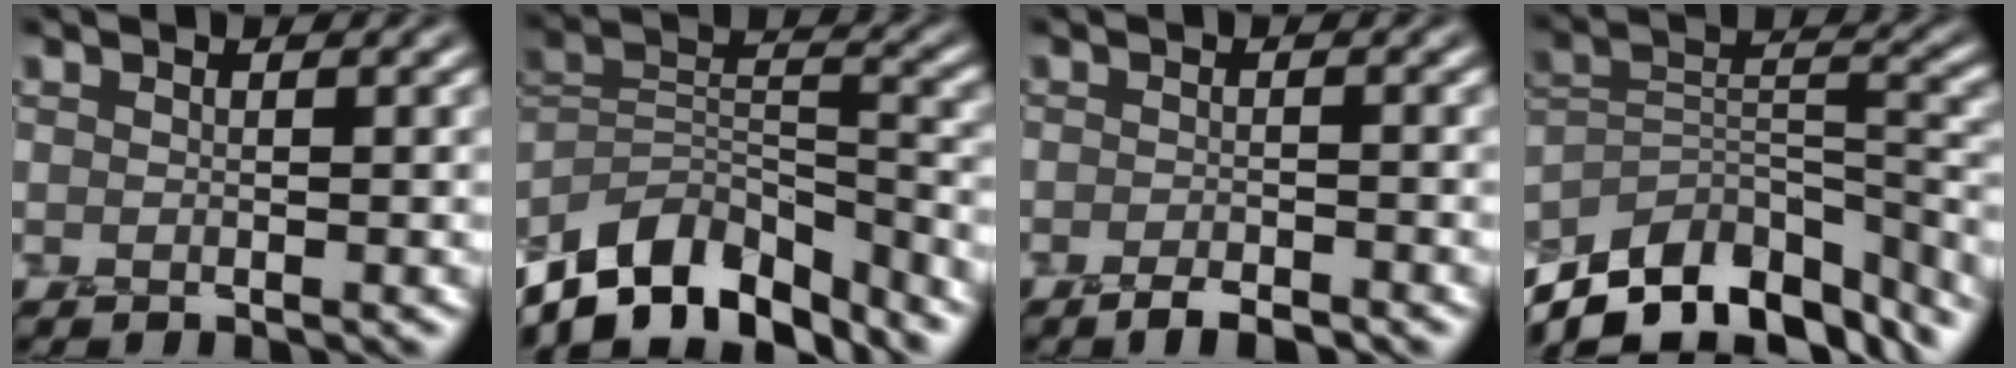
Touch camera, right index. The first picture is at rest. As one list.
[{"total": 10.6, "force": [-8.3, 4.6, 4.8], "torque": [-0.072, 0.017, -0.154]}, {"total": 1.9, "force": [-1.5, 0.4, 1.1], "torque": [-0.018, 0.001, -0.028]}, {"total": 12.3, "force": [-9.5, 5.6, 5.3], "torque": [-0.098, 0.019, -0.162]}]